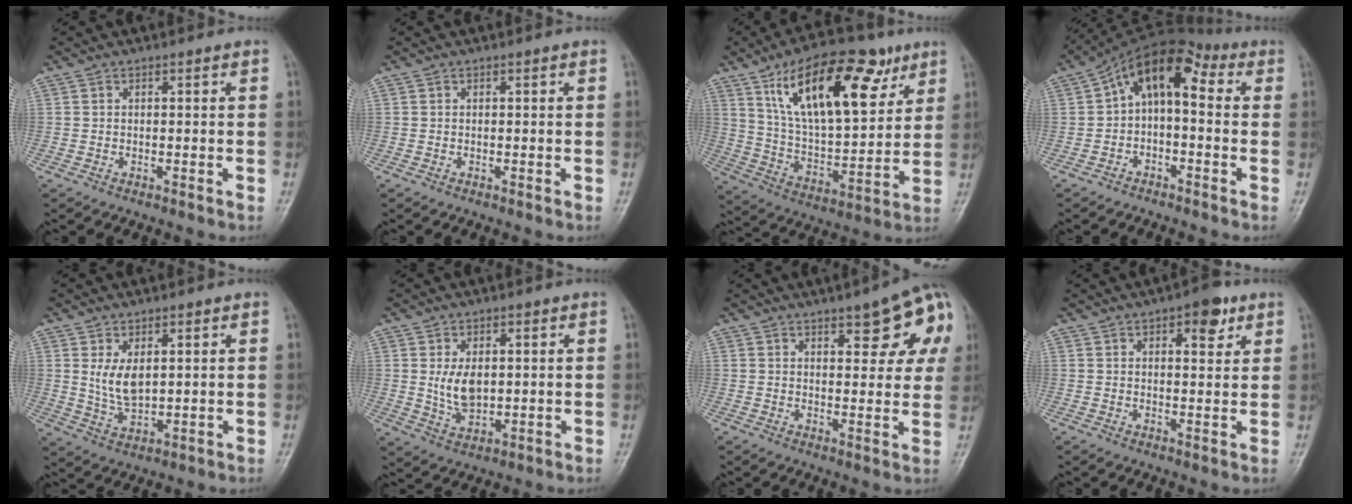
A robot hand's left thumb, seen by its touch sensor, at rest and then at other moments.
{"total": 0.0}
{"total": 23.6, "force": [11.6, 10.5, 17.6], "torque": [-0.250, -0.033, 0.201]}
{"total": 9.9, "force": [1.1, 5.6, 8.1], "torque": [-0.107, 0.044, 0.001]}
{"total": 6.0, "force": [1.7, 3.4, 4.6], "torque": [-0.074, -0.015, 0.042]}
{"total": 6.4, "force": [0.9, 4.0, 4.9], "torque": [-0.075, -0.009, 0.026]}
{"total": 13.0, "force": [5.5, 4.8, 10.7], "torque": [-0.099, -0.008, 0.062]}
{"total": 6.4, "force": [3.4, 2.9, 4.6], "torque": [-0.039, -0.012, 0.040]}